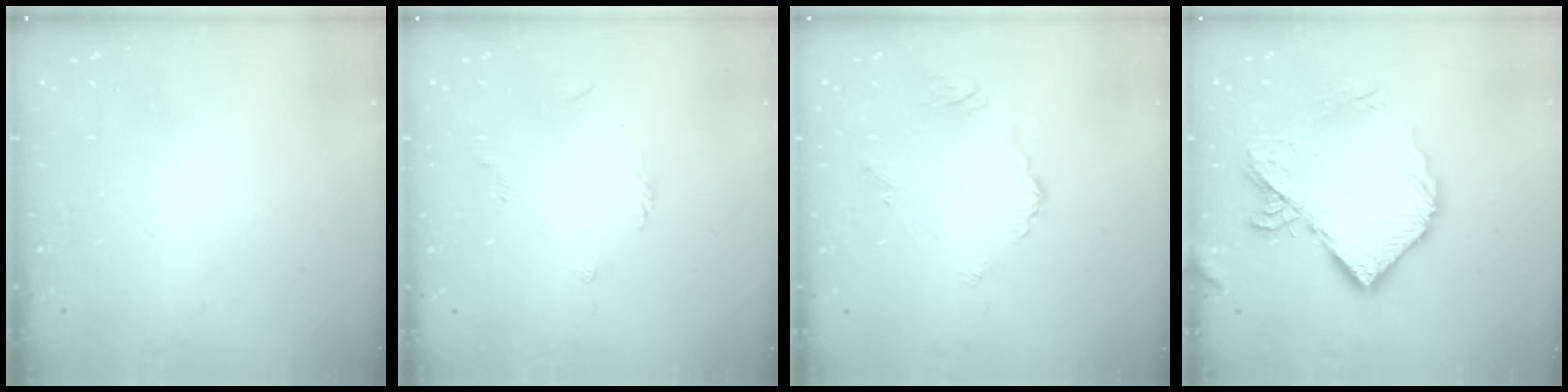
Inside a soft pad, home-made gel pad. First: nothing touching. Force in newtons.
{"total": 2.0, "press": 1.9, "slide": 0.6}
{"total": 3.4, "press": 3.4, "slide": 0.5}
{"total": 14.9, "press": 14.8, "slide": 1.3}